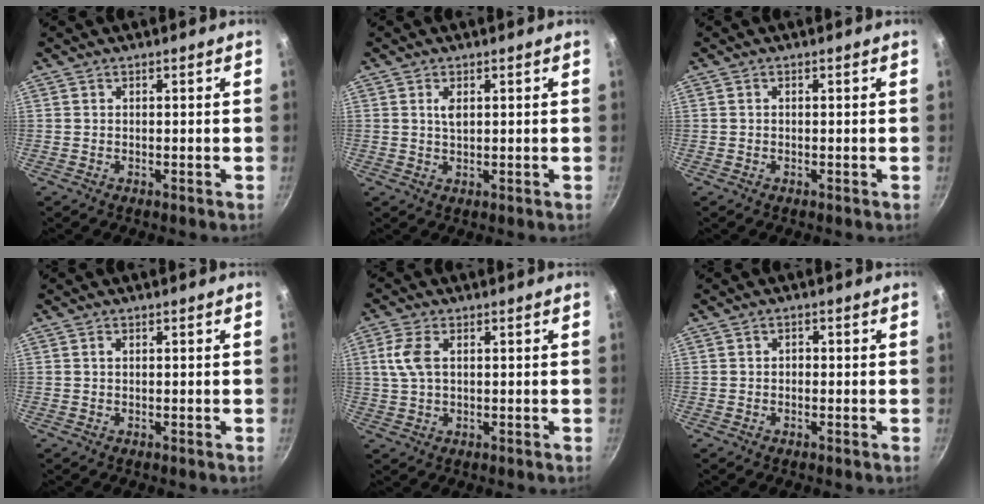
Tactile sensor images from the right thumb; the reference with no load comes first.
{"total": 2.2, "force": [0.8, 1.1, 1.7], "torque": [-0.031, -0.003, 0.018]}
{"total": 0.0}
{"total": 0.8, "force": [0.3, 0.5, 0.5], "torque": [-0.011, 0.002, 0.007]}
{"total": 5.6, "force": [1.3, 3.2, 4.4], "torque": [-0.095, 0.008, 0.025]}
{"total": 1.1, "force": [-0.2, 0.9, 0.6], "torque": [-0.010, 0.005, -0.002]}